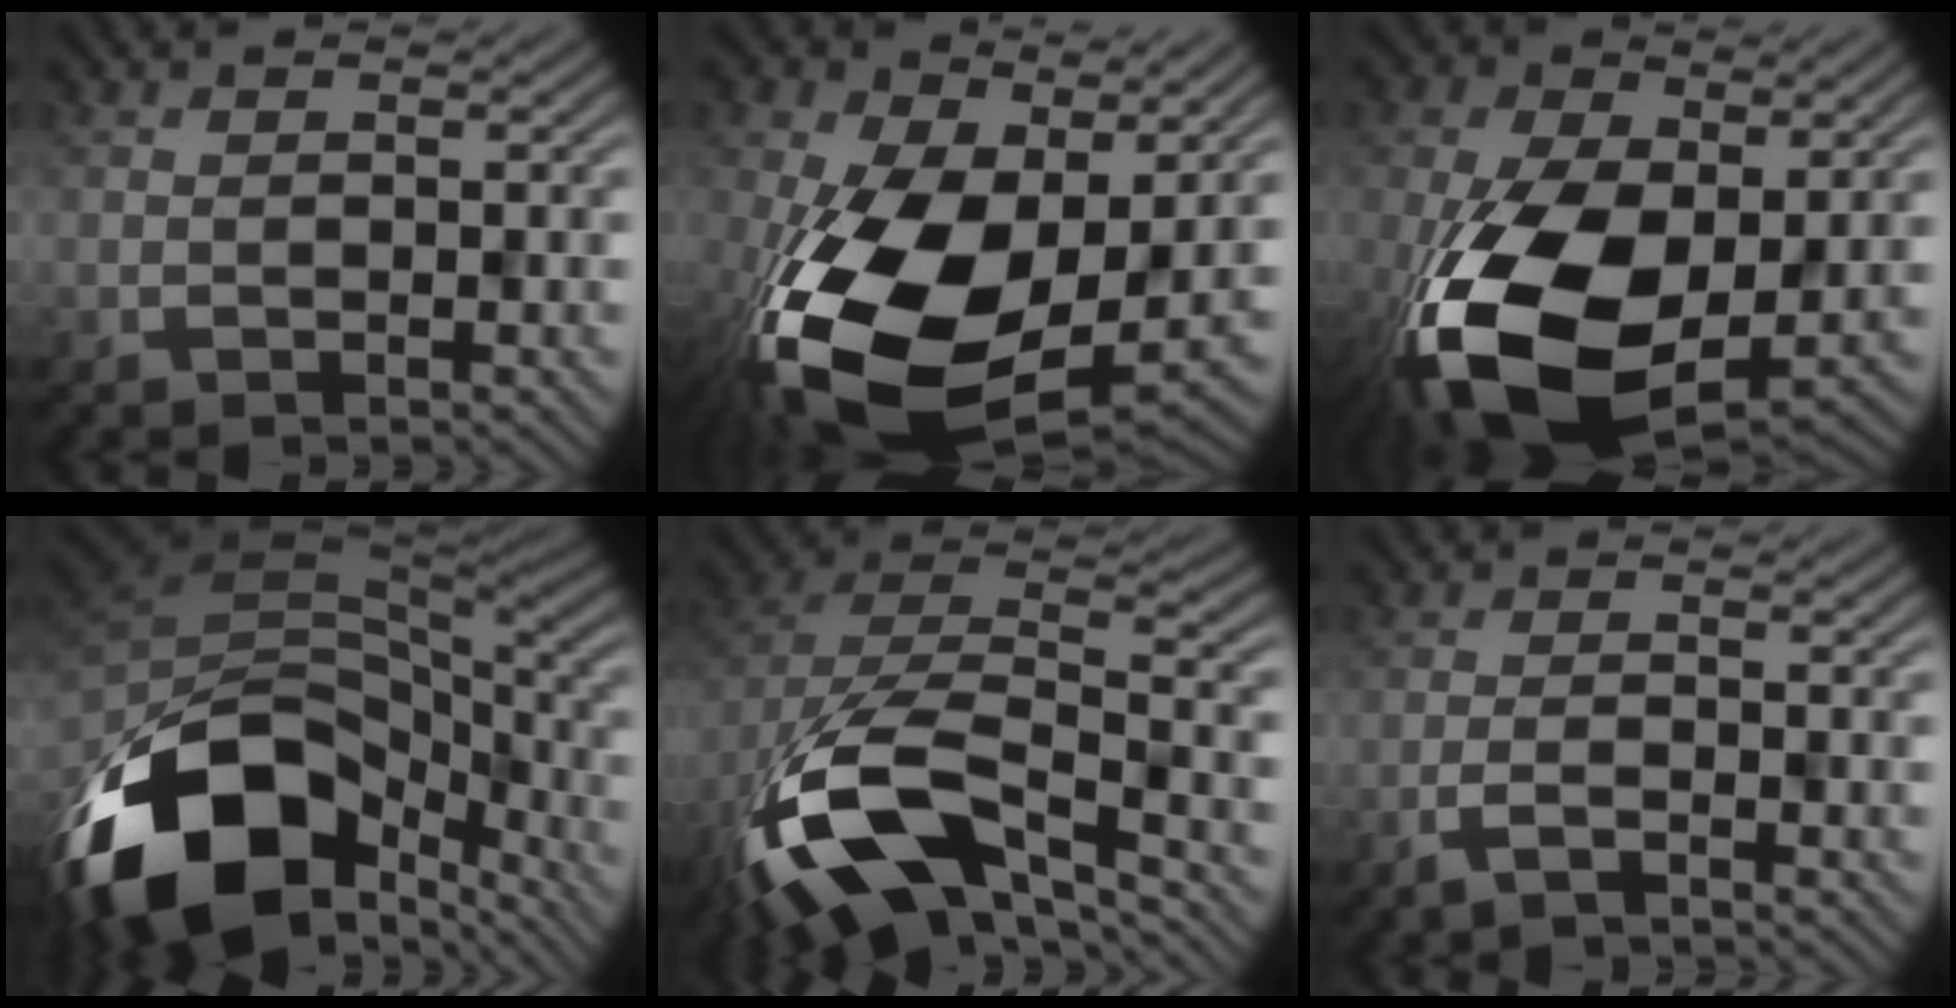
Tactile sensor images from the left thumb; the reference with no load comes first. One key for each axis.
{"total": 15.8, "fx": -2.1, "fy": 9.2, "fz": 12.7, "tx": -0.267, "ty": -0.035, "tz": -0.023}
{"total": 14.1, "fx": -3.6, "fy": 7.8, "fz": 11.2, "tx": -0.252, "ty": -0.037, "tz": -0.051}
{"total": 17.8, "fx": -9.0, "fy": 10.6, "fz": 11.1, "tx": -0.252, "ty": -0.046, "tz": -0.124}
{"total": 15.8, "fx": -8.2, "fy": 7.3, "fz": 11.4, "tx": -0.253, "ty": -0.035, "tz": -0.136}
{"total": 2.4, "fx": -2.0, "fy": 0.4, "fz": 1.3, "tx": -0.014, "ty": 0.002, "tz": -0.041}